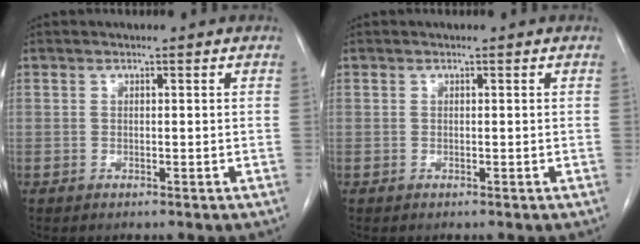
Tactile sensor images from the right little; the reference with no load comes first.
{"total": 0.0}